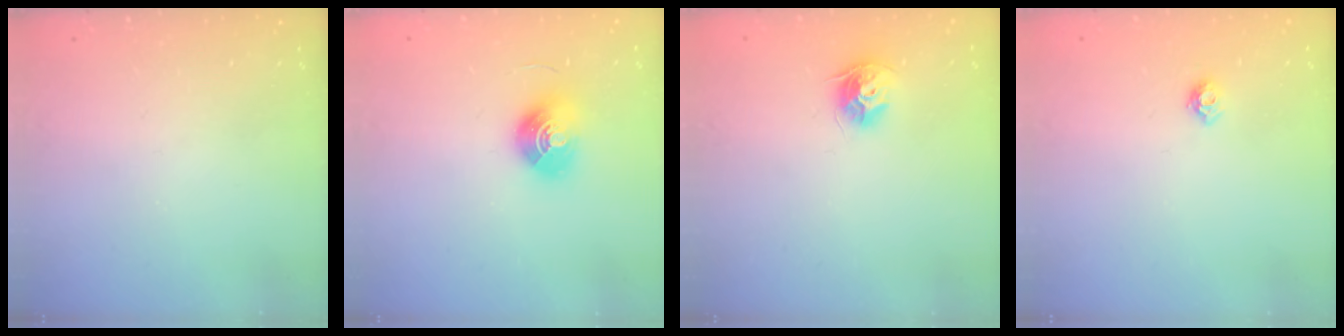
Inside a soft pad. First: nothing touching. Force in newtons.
{"total": 9.9, "press": 9.9, "slide": 0.9}
{"total": 9.5, "press": 9.5, "slide": 0.3}
{"total": 6.1, "press": 6.0, "slide": 0.9}